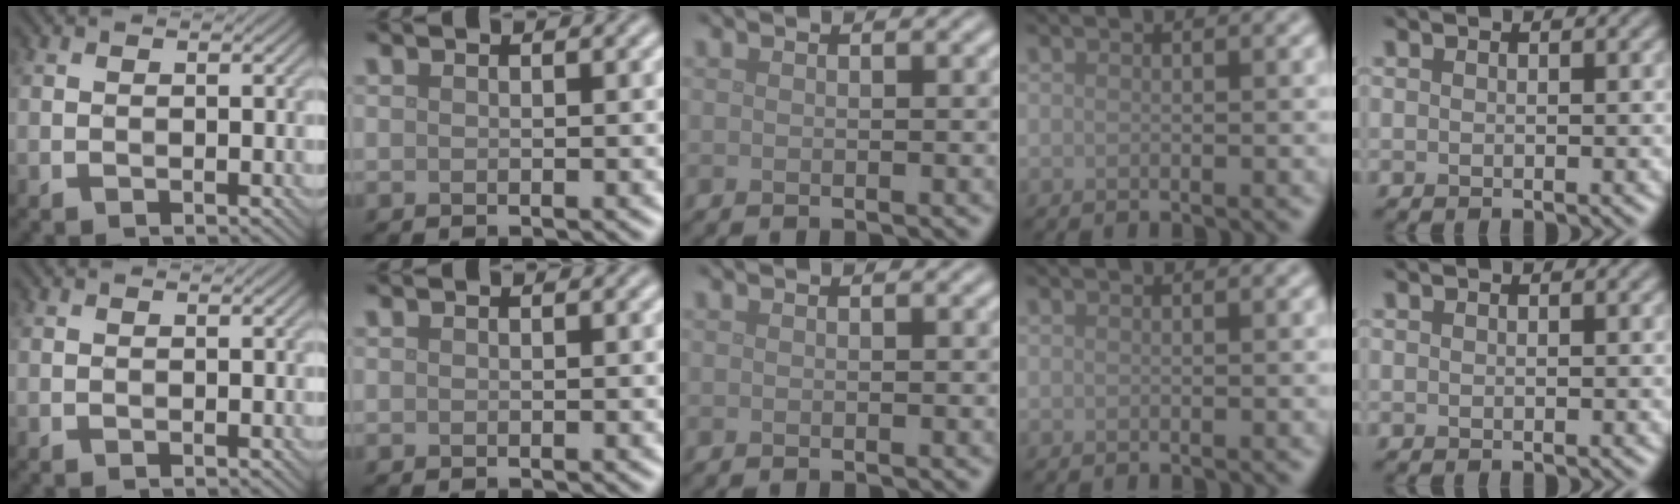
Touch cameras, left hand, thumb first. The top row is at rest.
{}